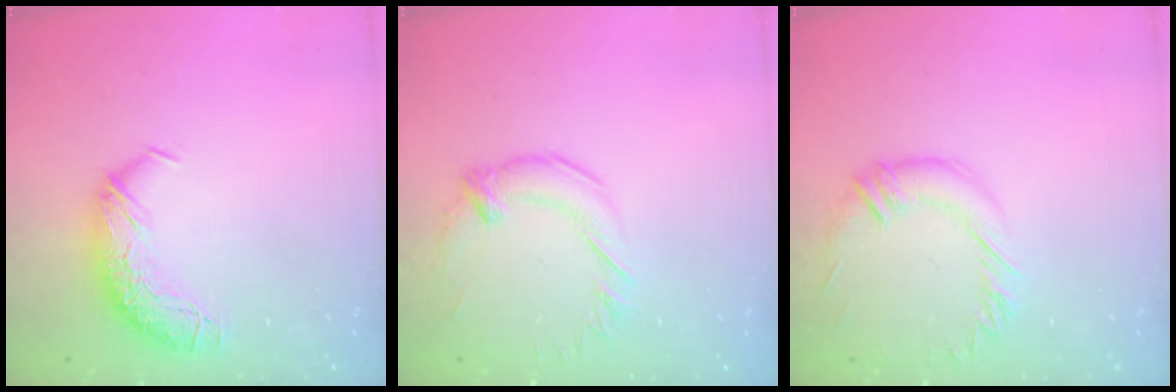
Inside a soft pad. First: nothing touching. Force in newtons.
{"total": 1.4, "press": 1.2, "slide": 0.7}
{"total": 1.3, "press": 1.1, "slide": 0.7}